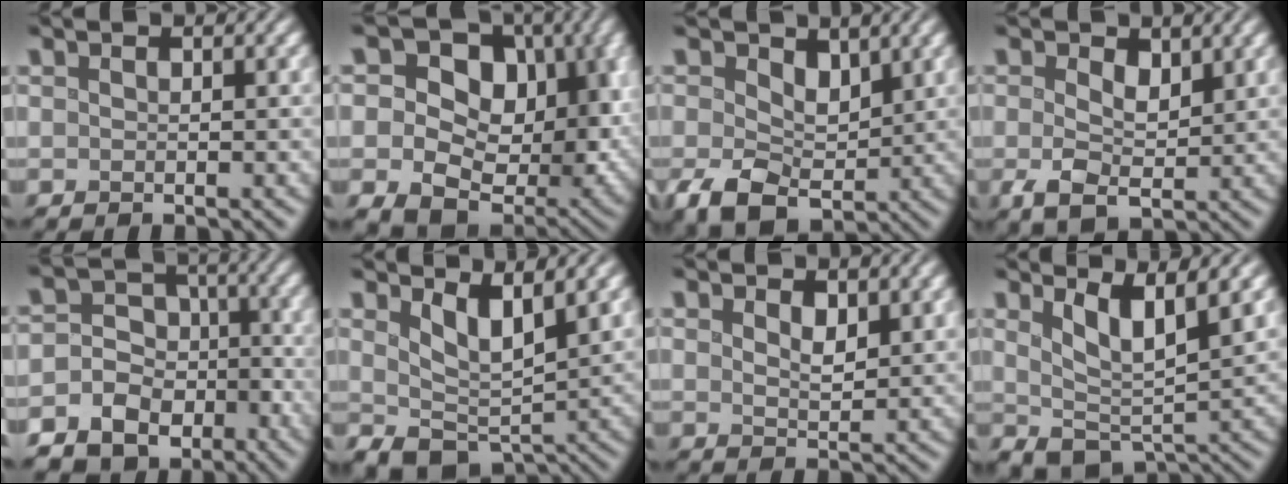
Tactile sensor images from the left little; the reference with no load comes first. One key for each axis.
{"total": 13.4, "fx": 0.8, "fy": 9.9, "fz": 9.0, "tx": -0.142, "ty": -0.020, "tz": 0.020}
{"total": 5.4, "fx": -0.1, "fy": 4.1, "fz": 3.6, "tx": -0.076, "ty": -0.012, "tz": 0.006}
{"total": 3.9, "fx": 0.4, "fy": 2.7, "fz": 2.8, "tx": -0.059, "ty": -0.006, "tz": 0.009}
{"total": 10.6, "fx": -5.8, "fy": 8.7, "fz": 2.0, "tx": -0.046, "ty": -0.020, "tz": -0.104}
{"total": 3.3, "fx": 1.5, "fy": 1.4, "fz": 2.5, "tx": -0.053, "ty": -0.014, "tz": 0.033}
{"total": 2.0, "fx": 1.1, "fy": 1.0, "fz": 1.4, "tx": -0.026, "ty": -0.005, "tz": 0.026}
{"total": 3.8, "fx": 1.9, "fy": 1.1, "fz": 3.1, "tx": -0.064, "ty": -0.013, "tz": 0.041}